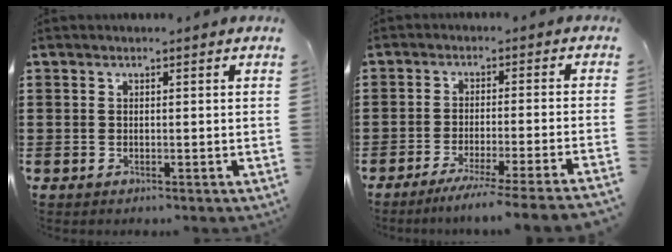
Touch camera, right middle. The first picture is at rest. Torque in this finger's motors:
{"motor_torque": [1.82, -0.32, 0.17, 0.11]}